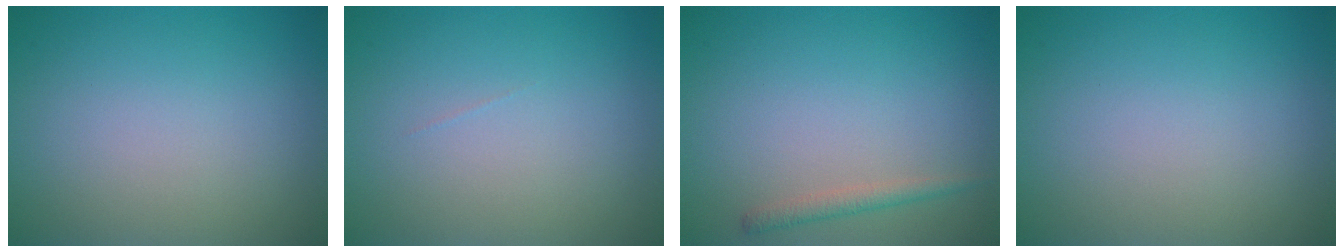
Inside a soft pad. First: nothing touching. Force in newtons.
{"total": 0.0}
{"total": 1.4, "press": 1.4, "slide": 0.1}
{"total": 0.0}